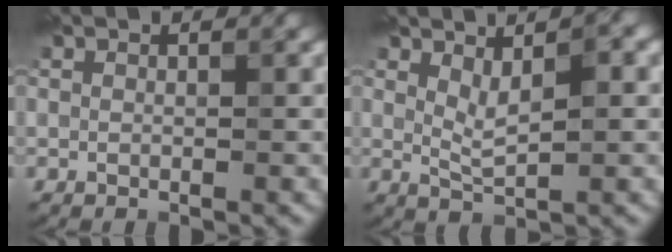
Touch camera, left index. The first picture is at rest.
{"total": 2.6, "force": [0.6, 0.7, 2.4], "torque": [-0.049, -0.001, 0.019]}